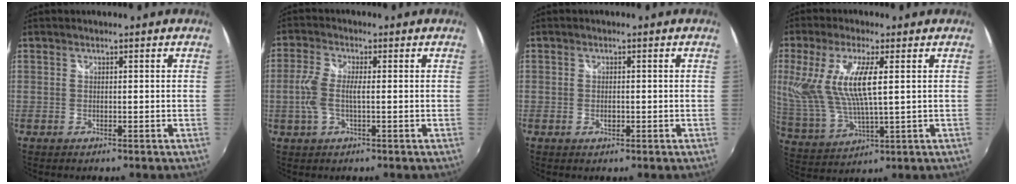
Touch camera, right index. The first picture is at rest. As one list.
[{"total": 5.8, "force": [-0.5, 1.9, 5.5], "torque": [-0.119, 0.002, -0.008]}, {"total": 1.3, "force": [-0.3, 0.8, 1.0], "torque": [-0.018, -0.001, -0.005]}, {"total": 14.5, "force": [3.5, 4.1, 13.4], "torque": [-0.266, -0.007, 0.081]}]